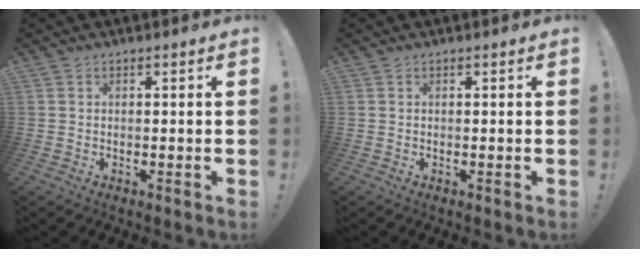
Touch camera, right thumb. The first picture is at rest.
{"total": 0.0}